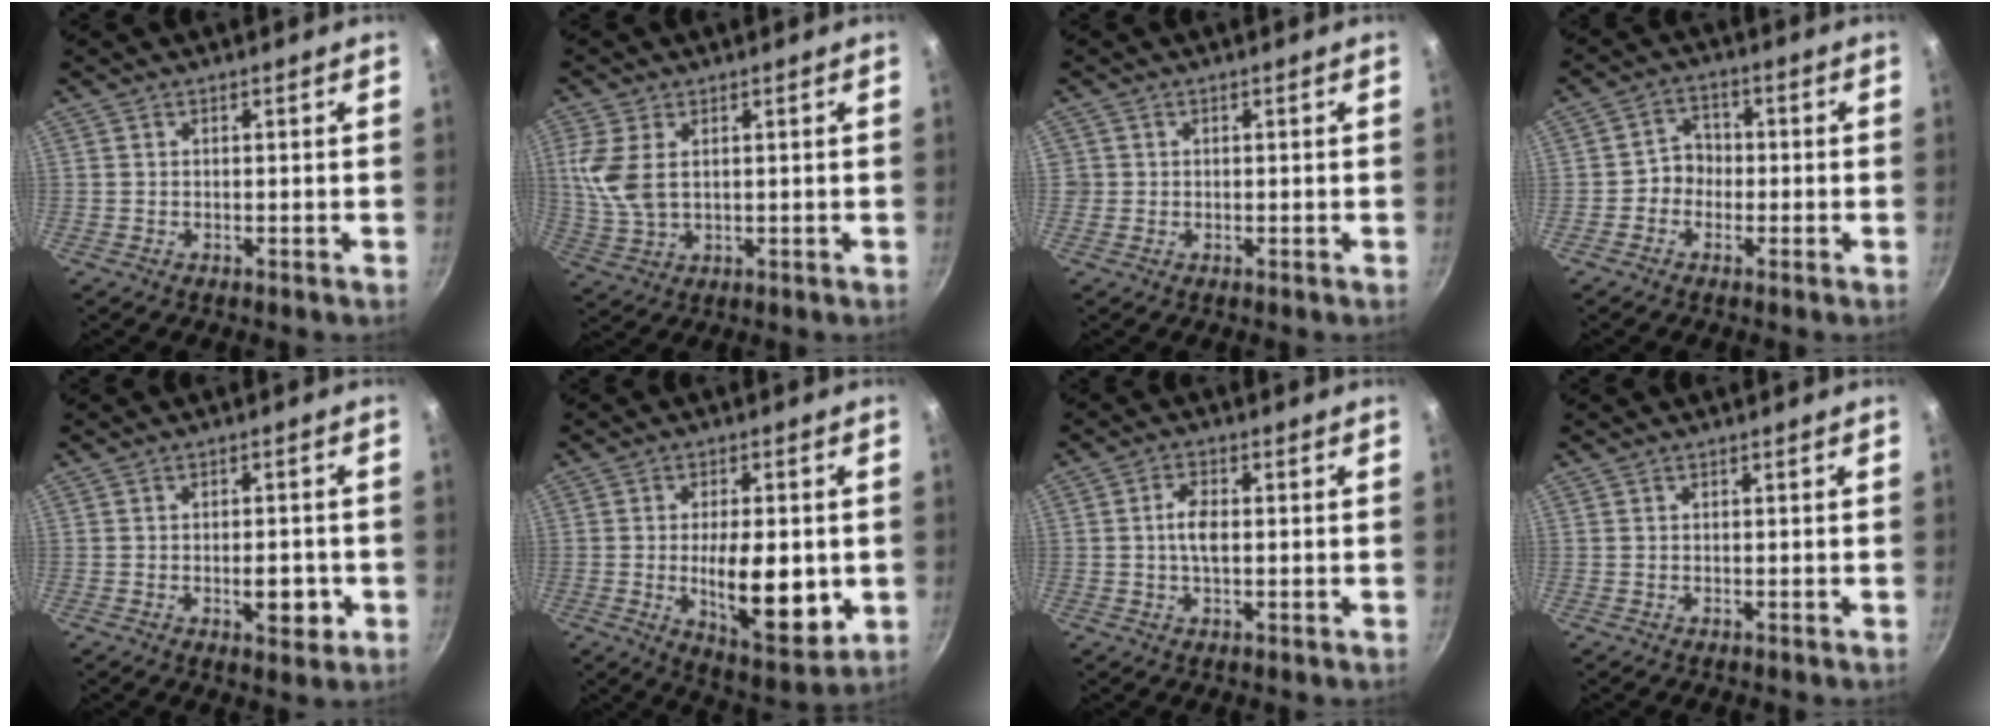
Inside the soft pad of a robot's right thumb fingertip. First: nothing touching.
{"total": 8.2, "force": [1.6, 4.9, 6.4], "torque": [-0.138, -0.003, 0.039]}
{"total": 1.3, "force": [-0.1, 1.3, 0.2], "torque": [0.004, 0.006, -0.002]}
{"total": 4.3, "force": [-1.2, 3.8, 1.7], "torque": [0.008, 0.020, -0.029]}
{"total": 5.7, "force": [-1.6, 2.9, 4.7], "torque": [-0.040, 0.006, -0.018]}
{"total": 15.2, "force": [-1.7, 6.2, 13.7], "torque": [-0.190, -0.018, -0.018]}
{"total": 4.5, "force": [0.1, 2.2, 3.9], "torque": [-0.078, 0.008, -0.003]}
{"total": 0.0}